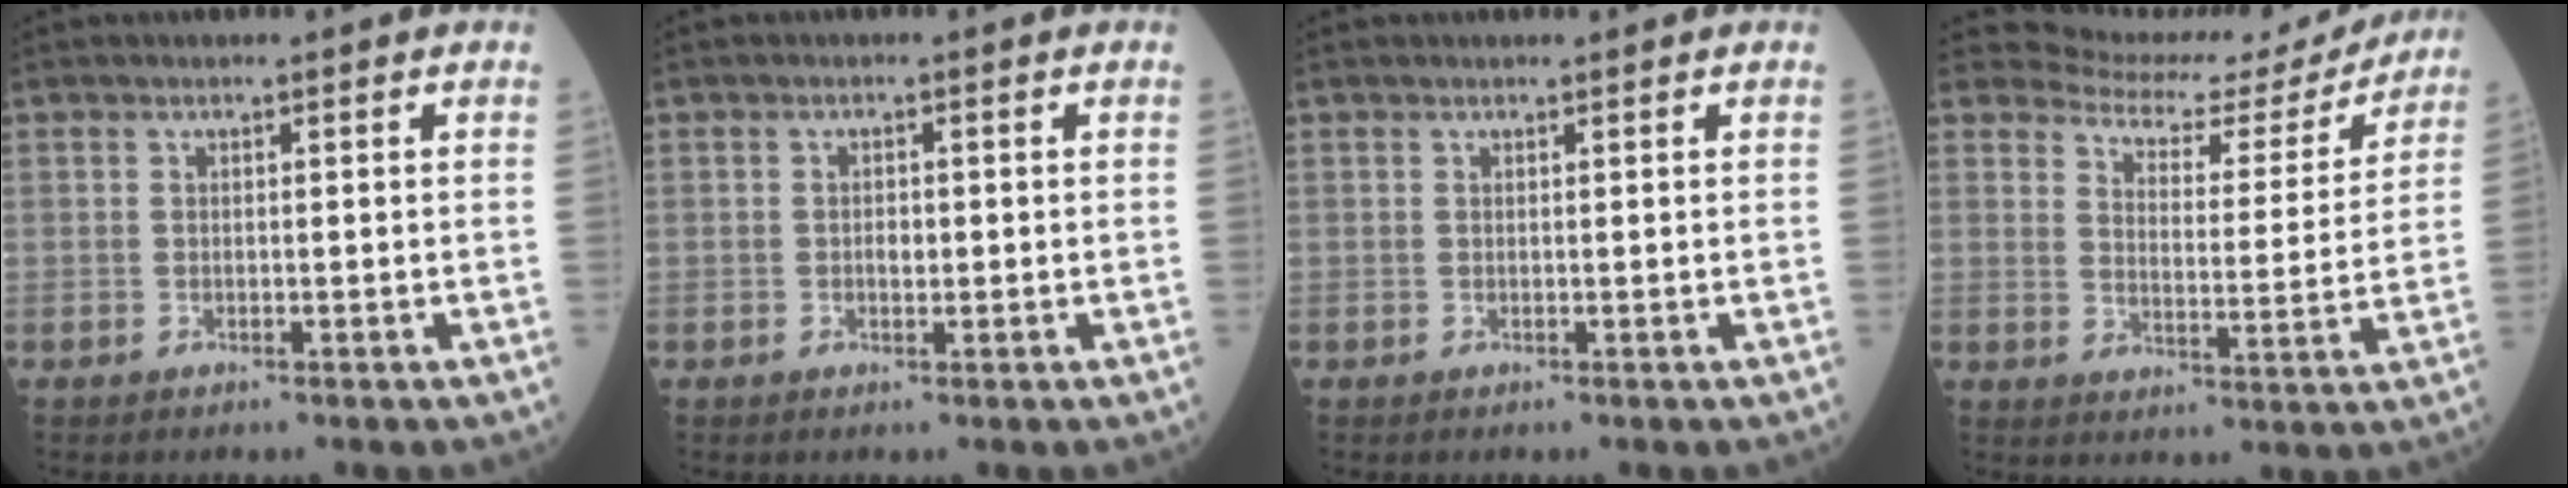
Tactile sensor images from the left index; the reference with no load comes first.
{"total": 1.2, "force": [-0.1, 0.7, 1.0], "torque": [-0.018, 0.001, -0.001]}
{"total": 0.5, "force": [0.5, 0.0, 0.1], "torque": [-0.005, 0.002, 0.008]}
{"total": 13.1, "force": [12.7, 3.0, 0.7], "torque": [-0.007, -0.020, 0.155]}